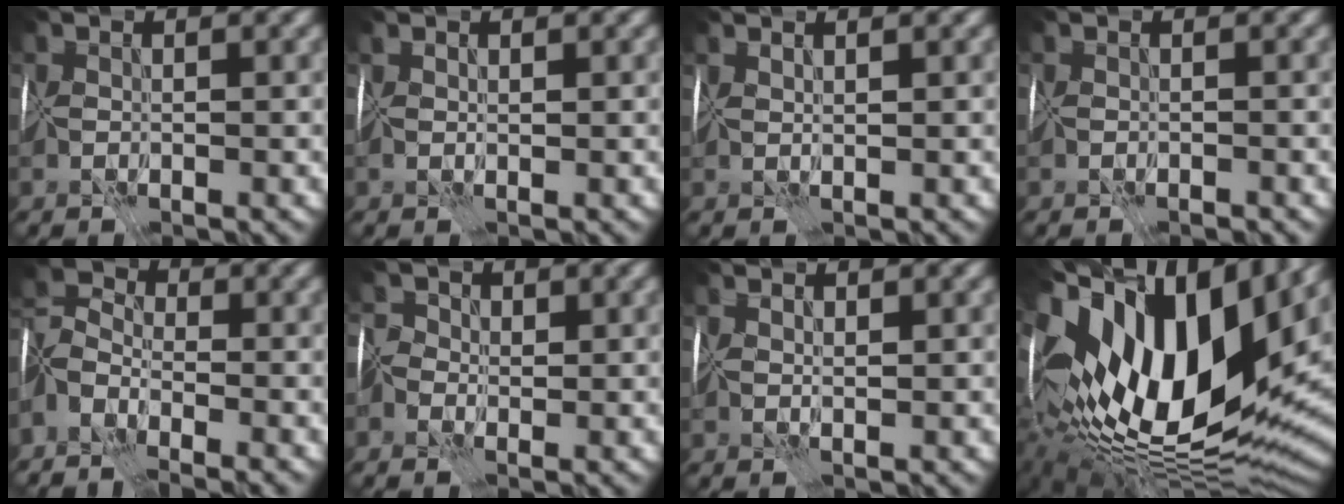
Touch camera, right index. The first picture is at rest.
{"total": 1.2, "force": [1.1, -0.4, -0.4], "torque": [0.009, 0.011, 0.023]}
{"total": 2.1, "force": [1.7, -1.1, -0.5], "torque": [0.008, 0.012, 0.037]}
{"total": 0.9, "force": [-0.8, 0.1, 0.2], "torque": [0.002, -0.002, -0.015]}
{"total": 5.4, "force": [-4.1, 2.3, 2.7], "torque": [-0.053, -0.004, -0.083]}
{"total": 2.4, "force": [-0.6, 2.1, 0.8], "torque": [-0.001, 0.019, -0.020]}
{"total": 1.3, "force": [1.2, -0.4, -0.2], "torque": [0.006, 0.009, 0.027]}
{"total": 18.6, "force": [4.5, 9.0, 15.6], "torque": [-0.301, 0.012, 0.077]}